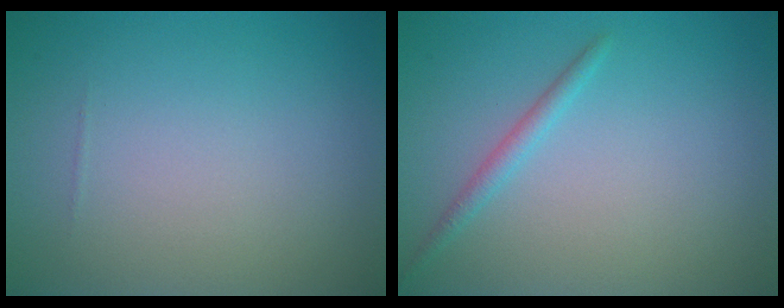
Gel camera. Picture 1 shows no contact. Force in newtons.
{"total": 1.3, "press": 1.3, "slide": 0.0}